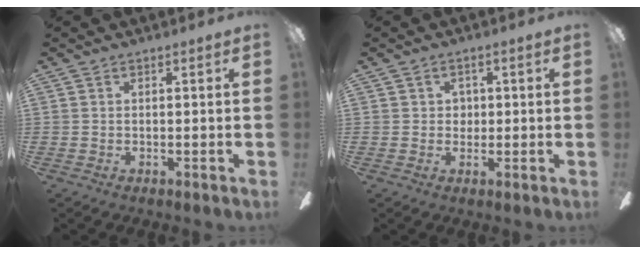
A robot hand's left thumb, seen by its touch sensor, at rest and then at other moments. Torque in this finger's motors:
{"motor_torque": [0.02, 0.09, -0.15, 0.05, 0.02]}